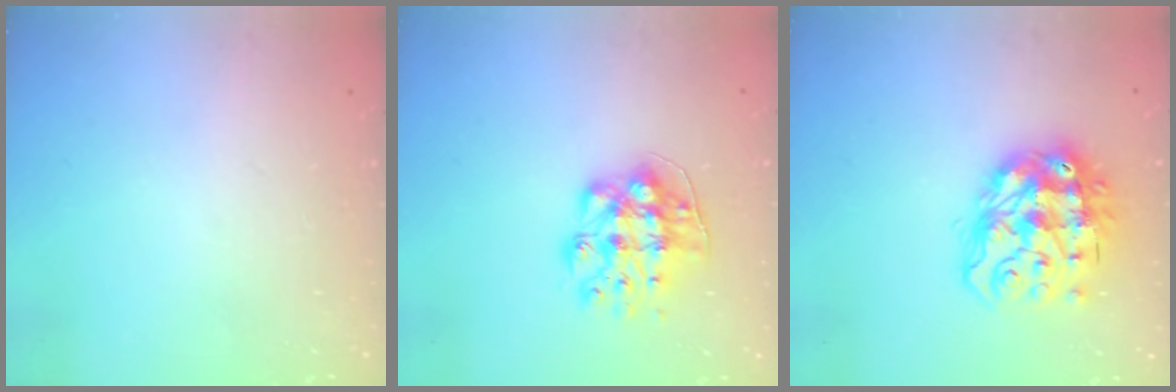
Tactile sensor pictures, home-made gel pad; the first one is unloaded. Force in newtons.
{"total": 11.1, "press": 11.1, "slide": 0.8}
{"total": 15.8, "press": 15.7, "slide": 1.7}